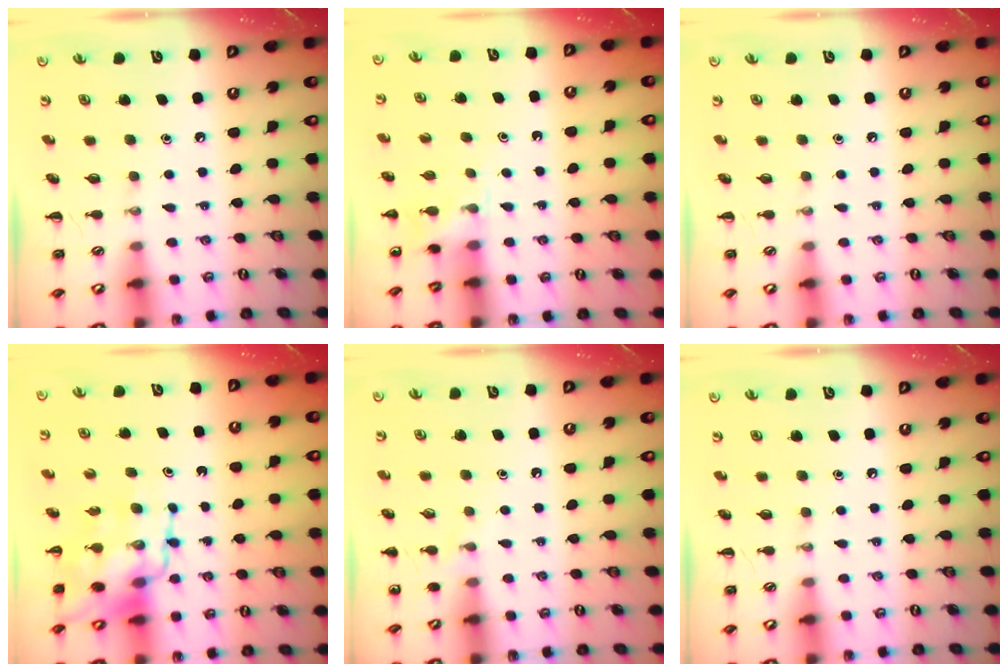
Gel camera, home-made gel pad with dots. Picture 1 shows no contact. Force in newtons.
{"total": 4.8, "press": 4.6, "slide": 1.4}
{"total": 0.0}
{"total": 12.1, "press": 11.7, "slide": 3.0}
{"total": 3.9, "press": 3.7, "slide": 1.3}
{"total": 0.0}